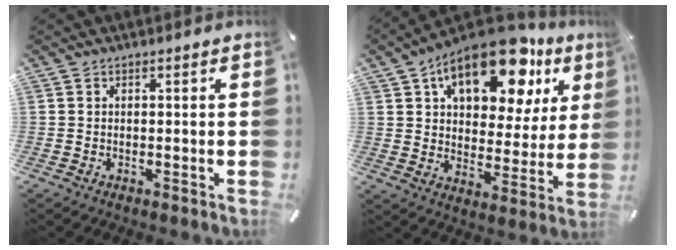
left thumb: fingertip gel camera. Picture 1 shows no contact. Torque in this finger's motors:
{"motor_torque": [2.53, 2.48, 2.15, -0.62, 0.17]}